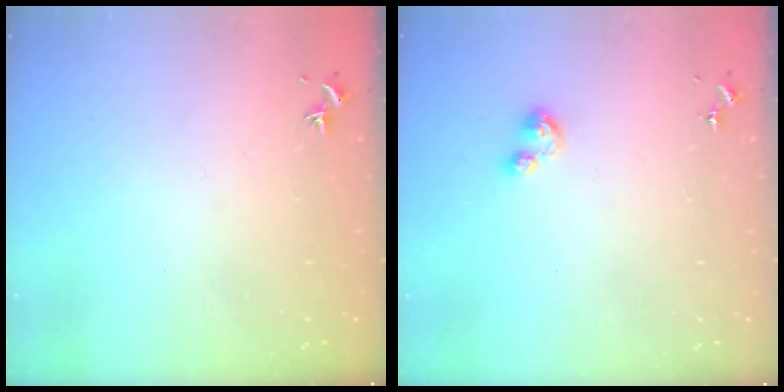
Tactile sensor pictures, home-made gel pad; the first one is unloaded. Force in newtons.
{"total": 5.2, "press": 5.2, "slide": 0.8}